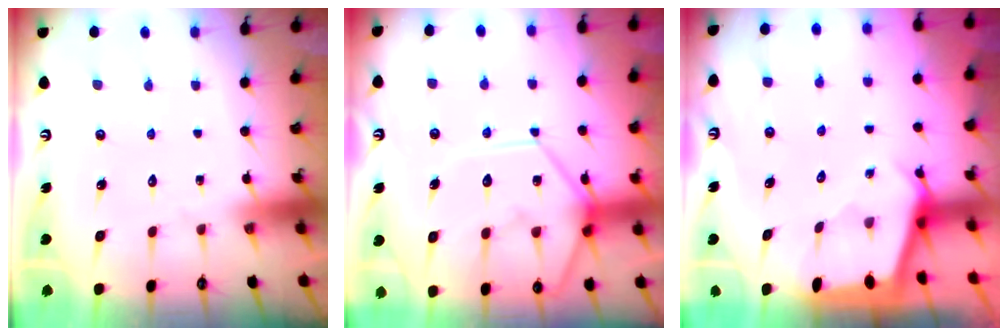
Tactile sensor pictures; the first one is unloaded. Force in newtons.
{"total": 14.1, "press": 14.0, "slide": 1.6}
{"total": 2.3, "press": 2.3, "slide": 0.3}